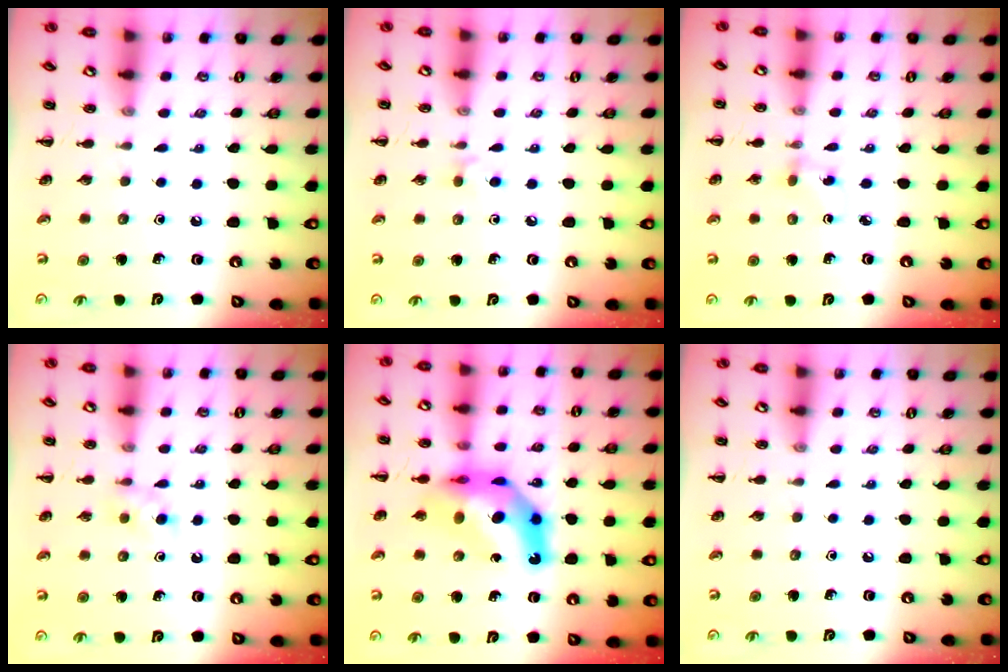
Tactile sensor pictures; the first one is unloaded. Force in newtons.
{"total": 4.5, "press": 4.1, "slide": 1.8}
{"total": 2.0, "press": 1.7, "slide": 1.0}
{"total": 3.0, "press": 2.7, "slide": 1.2}
{"total": 12.6, "press": 11.9, "slide": 4.0}
{"total": 0.0}